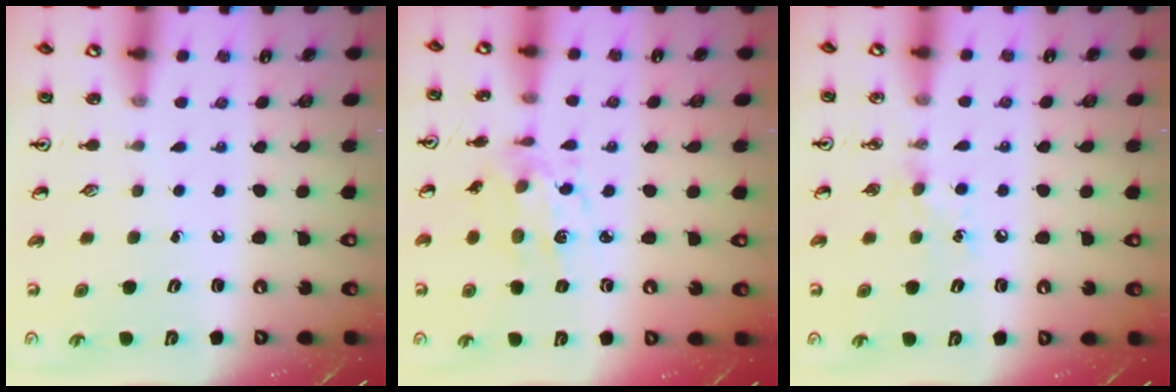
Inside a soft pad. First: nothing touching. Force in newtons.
{"total": 7.3, "press": 7.3, "slide": 0.4}
{"total": 5.9, "press": 5.9, "slide": 0.7}